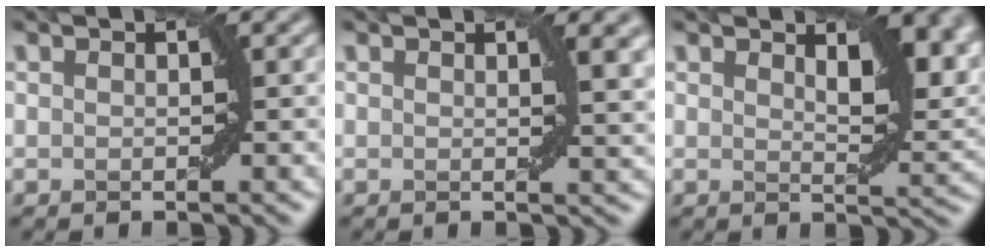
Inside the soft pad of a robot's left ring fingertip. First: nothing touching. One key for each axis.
{"total": 2.6, "fx": 1.0, "fy": 0.6, "fz": 2.4, "tx": -0.022, "ty": -0.002, "tz": 0.016}
{"total": 5.6, "fx": 2.8, "fy": 2.3, "fz": 4.3, "tx": -0.060, "ty": -0.004, "tz": 0.044}